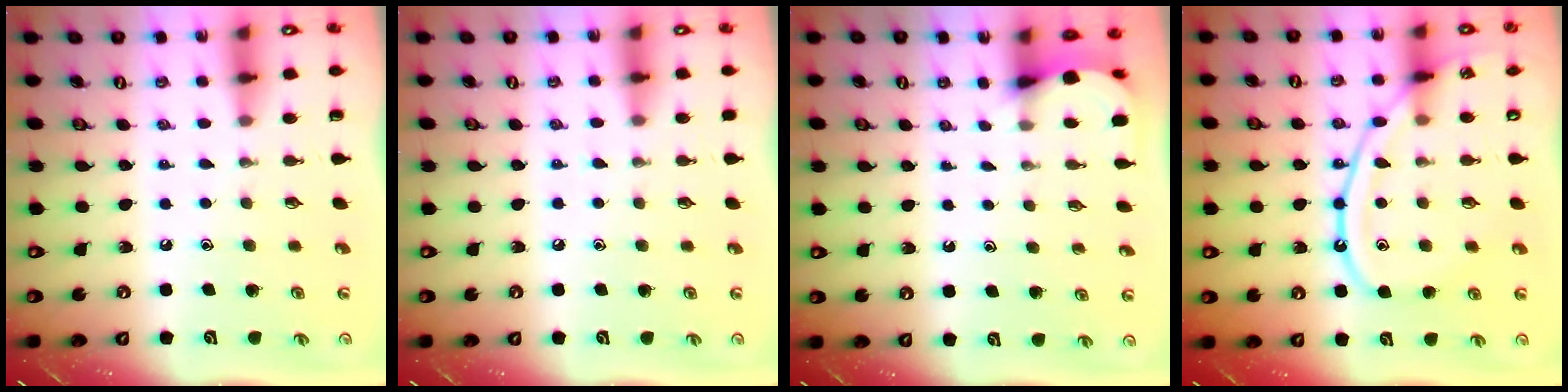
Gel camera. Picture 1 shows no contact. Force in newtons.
{"total": 3.5, "press": 3.5, "slide": 0.5}
{"total": 2.9, "press": 2.9, "slide": 0.3}
{"total": 13.5, "press": 13.4, "slide": 1.2}